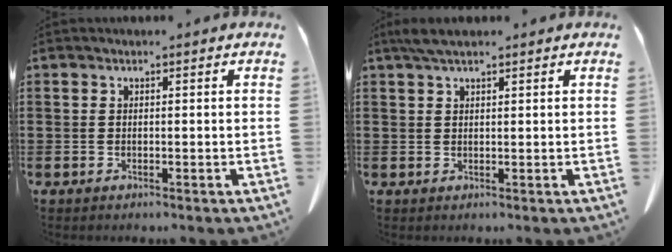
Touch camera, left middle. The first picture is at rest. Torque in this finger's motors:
{"motor_torque": [0.54, 0.54, 0.04, 0.01]}